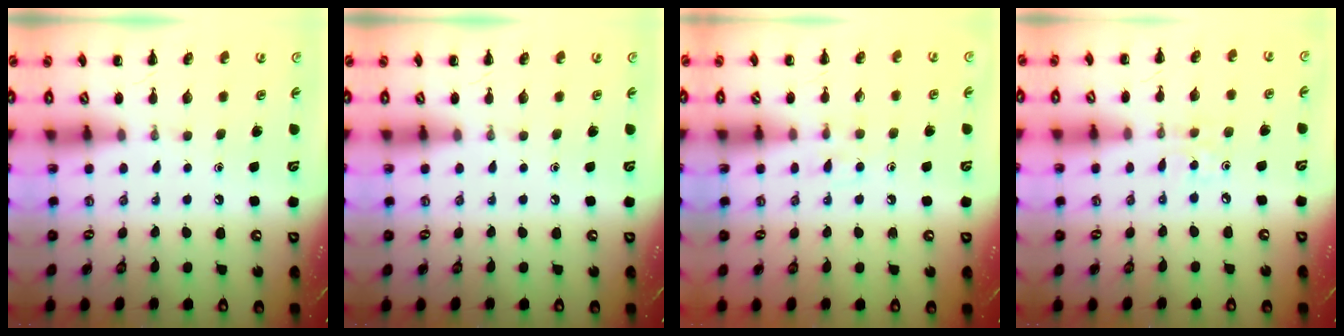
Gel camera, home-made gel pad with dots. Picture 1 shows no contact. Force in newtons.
{"total": 0.0}
{"total": 5.9, "press": 5.6, "slide": 2.0}
{"total": 2.2, "press": 2.1, "slide": 0.6}